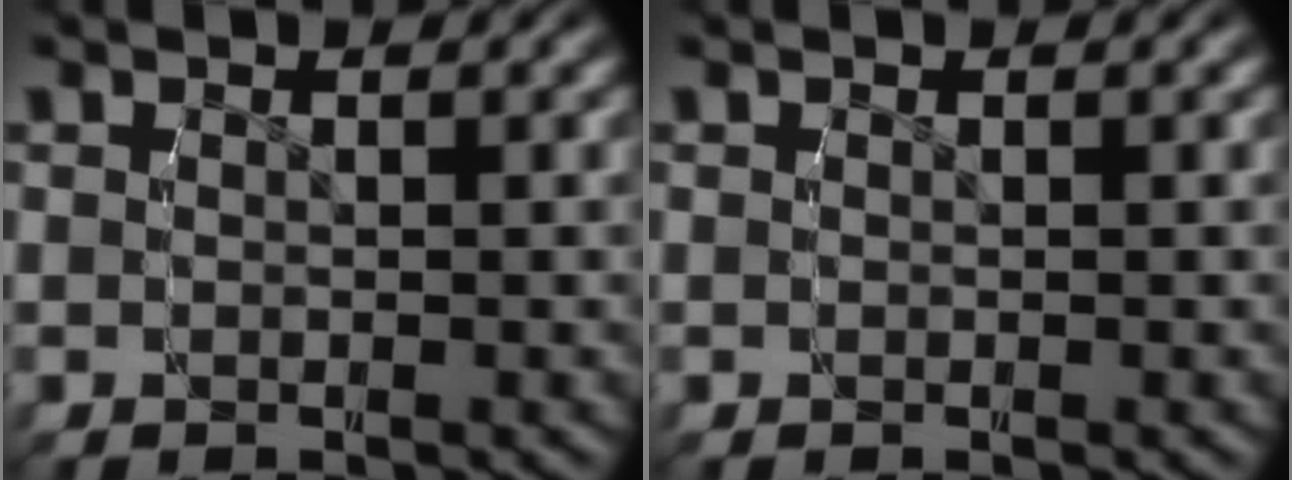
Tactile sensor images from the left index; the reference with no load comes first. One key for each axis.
{"total": 0.0}